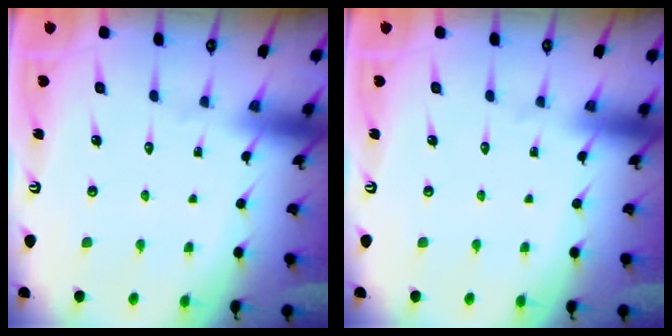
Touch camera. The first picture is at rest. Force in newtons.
{"total": 0.0}